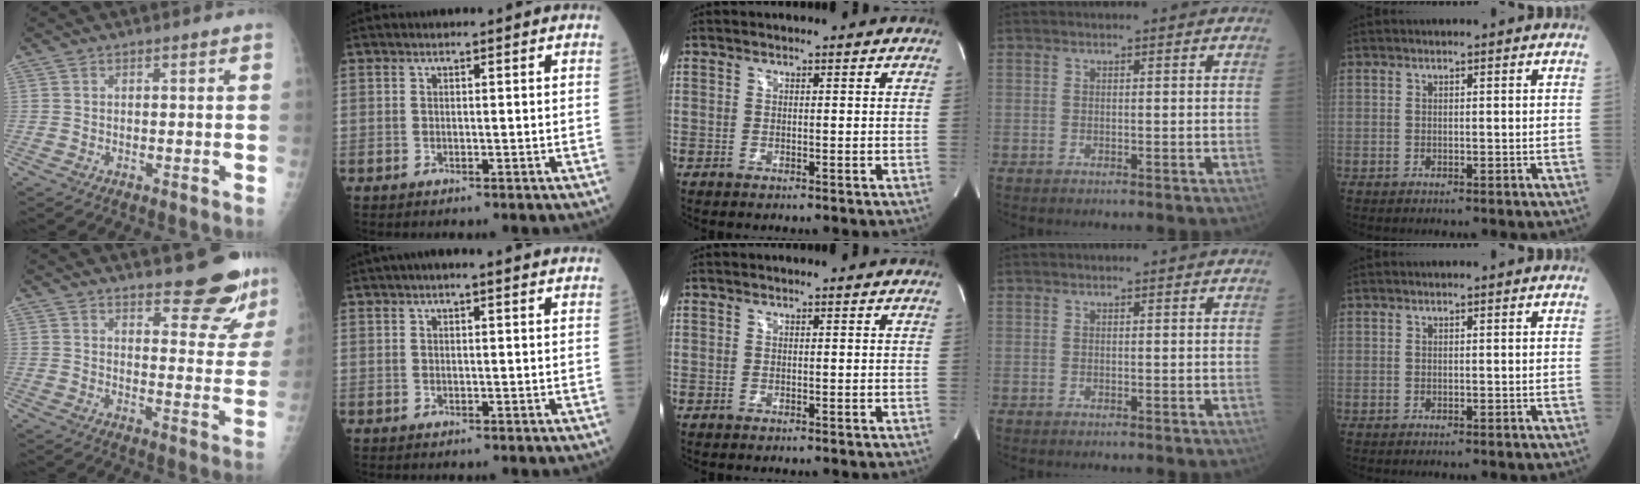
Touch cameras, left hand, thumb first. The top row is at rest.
{"thumb": {"total": 11.6, "force": [9.7, 2.8, 5.7], "torque": [-0.041, -0.076, 0.120]}, "index": {"total": 3.9, "force": [2.9, 0.7, 2.5], "torque": [-0.038, 0.033, 0.038]}}